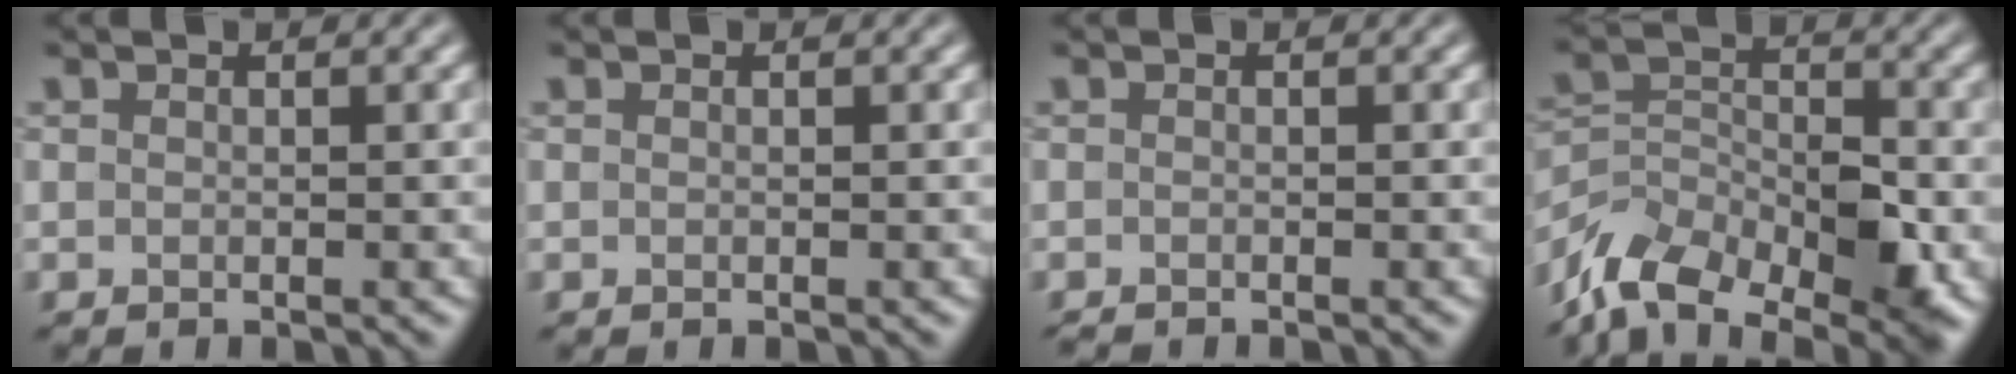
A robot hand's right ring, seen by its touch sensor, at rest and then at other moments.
{"total": 0.0}
{"total": 0.6, "force": [-0.5, -0.1, 0.1], "torque": [-0.001, 0.000, -0.013]}
{"total": 10.3, "force": [-6.9, 5.3, 5.6], "torque": [-0.102, 0.001, -0.132]}